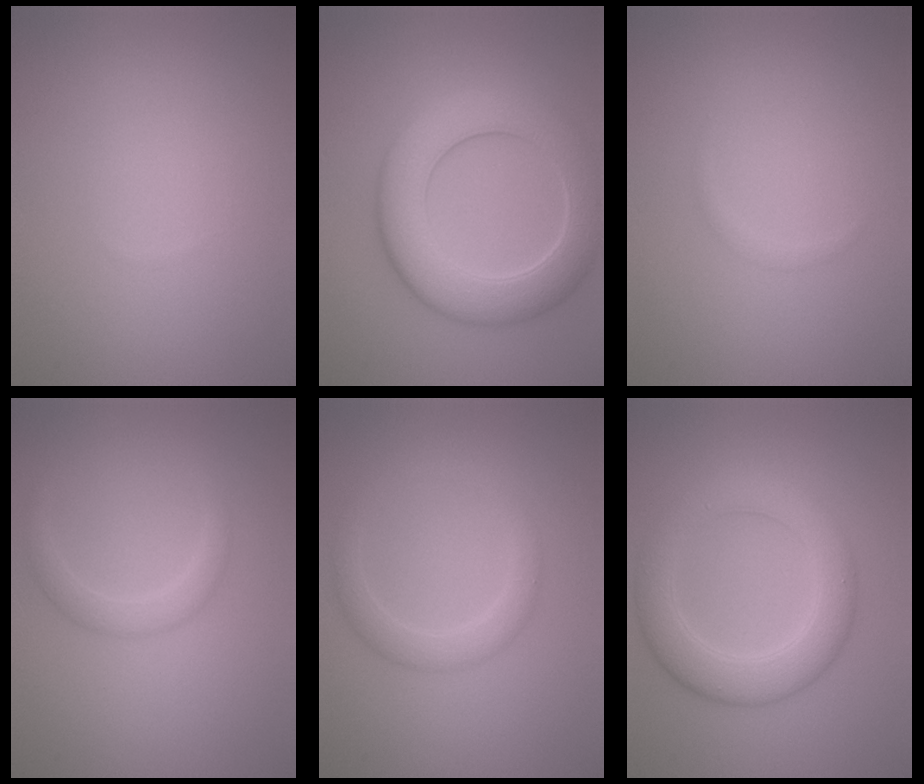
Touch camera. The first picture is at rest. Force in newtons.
{"total": 7.6, "press": 7.6, "slide": 0.9}
{"total": 0.5, "press": 0.5, "slide": 0.1}
{"total": 1.7, "press": 1.7, "slide": 0.1}
{"total": 2.3, "press": 2.3, "slide": 0.0}
{"total": 5.3, "press": 5.3, "slide": 0.1}